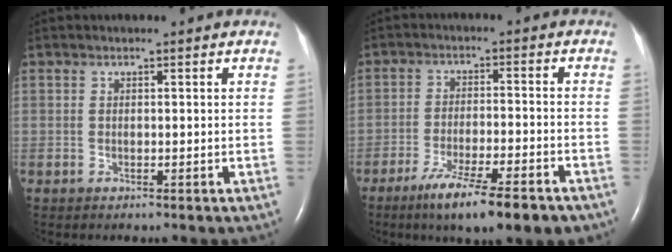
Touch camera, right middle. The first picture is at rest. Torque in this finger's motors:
{"motor_torque": [1.17, -0.97, 0.20, 0.11]}